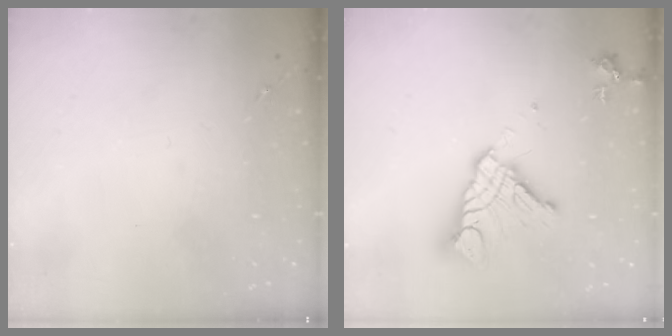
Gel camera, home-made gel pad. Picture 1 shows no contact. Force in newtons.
{"total": 15.8, "press": 15.7, "slide": 1.7}